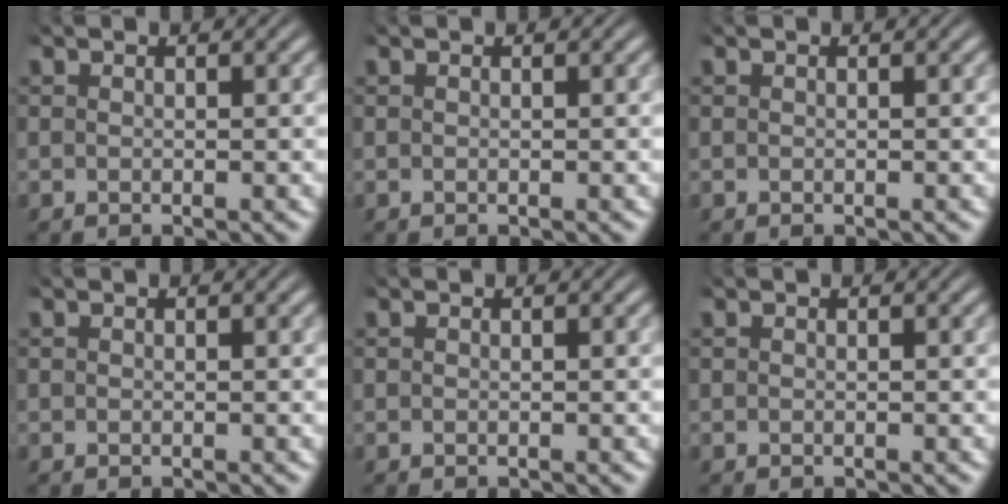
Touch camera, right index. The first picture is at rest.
{"total": 0.0}
{"total": 0.0}
{"total": 0.0}
{"total": 0.0}
{"total": 0.0}